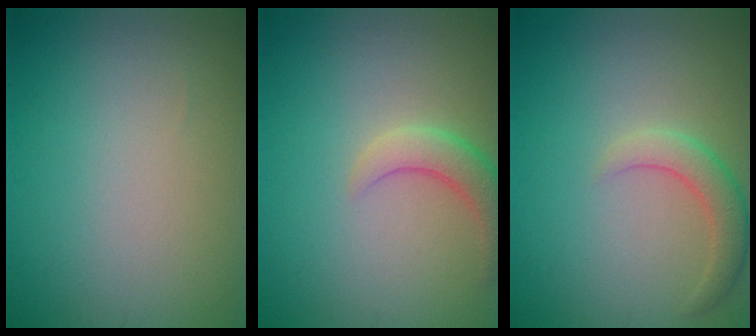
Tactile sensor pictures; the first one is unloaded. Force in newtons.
{"total": 2.9, "press": 2.8, "slide": 0.3}
{"total": 2.5, "press": 2.5, "slide": 0.2}